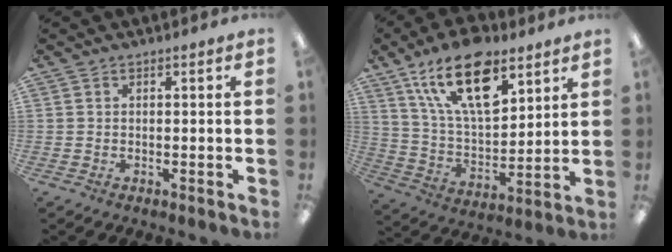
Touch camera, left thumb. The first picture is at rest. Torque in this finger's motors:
{"motor_torque": [0.92, 0.64, 1.77, -1.01, 0.50]}